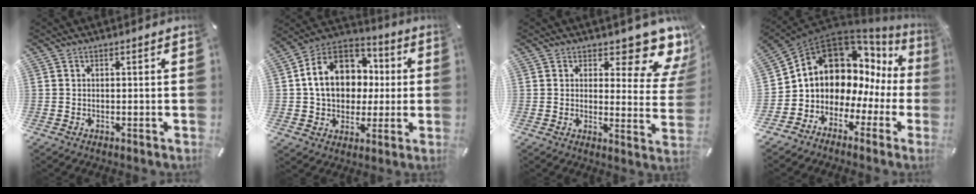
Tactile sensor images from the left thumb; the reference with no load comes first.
{"total": 16.1, "force": [1.2, 13.3, 9.1], "torque": [-0.177, 0.012, 0.024]}
{"total": 10.2, "force": [7.7, 3.9, 5.5], "torque": [-0.049, -0.078, 0.130]}
{"total": 11.6, "force": [5.7, 9.2, 4.4], "torque": [-0.082, -0.060, 0.112]}